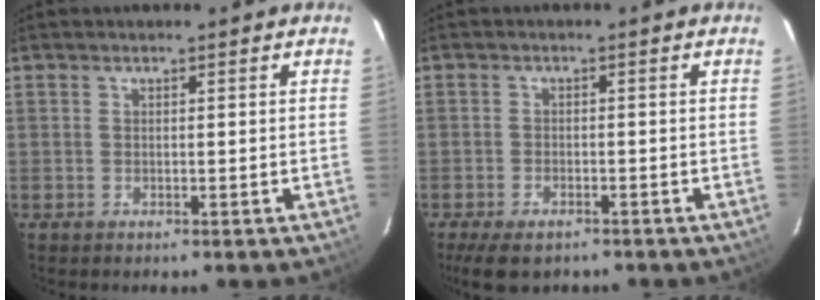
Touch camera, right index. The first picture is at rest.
{"total": 6.3, "force": [-4.6, 2.8, 3.2], "torque": [-0.080, -0.016, -0.075]}